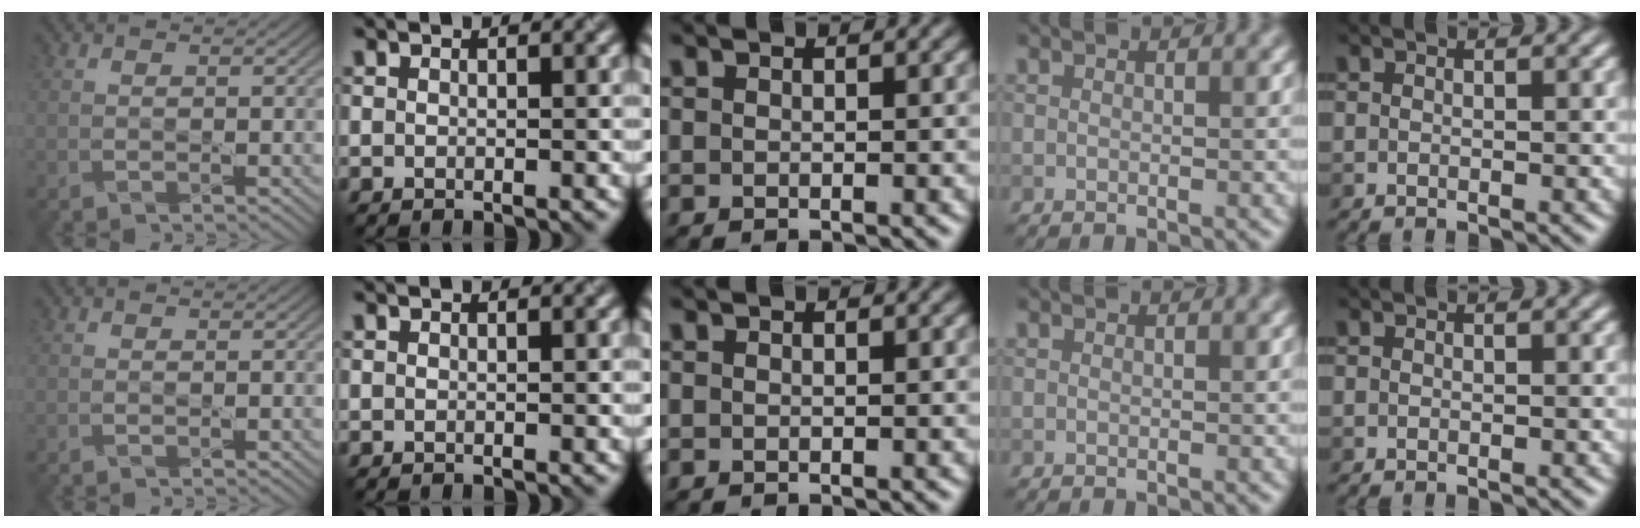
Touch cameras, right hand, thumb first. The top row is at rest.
{}